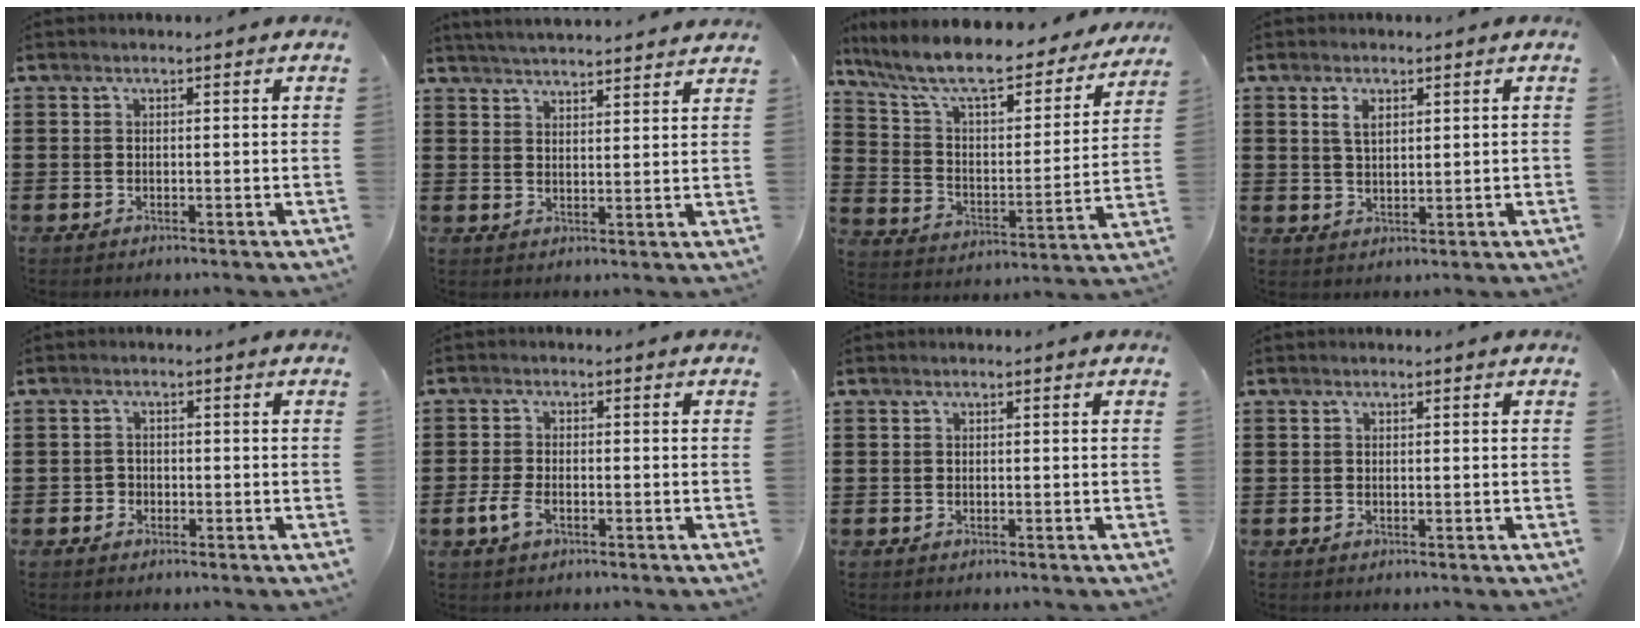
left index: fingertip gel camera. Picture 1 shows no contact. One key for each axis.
{"total": 3.8, "fx": 3.8, "fy": -0.5, "fz": 0.4, "tx": -0.020, "ty": -0.018, "tz": 0.067}
{"total": 10.2, "fx": 8.6, "fy": 1.7, "fz": 5.2, "tx": -0.136, "ty": -0.056, "tz": 0.147}
{"total": 3.0, "fx": 1.3, "fy": 1.5, "fz": 2.2, "tx": -0.049, "ty": 0.007, "tz": 0.024}
{"total": 1.5, "fx": -0.9, "fy": 1.2, "fz": 0.1, "tx": -0.007, "ty": 0.003, "tz": -0.021}
{"total": 3.6, "fx": -1.7, "fy": 1.7, "fz": 2.6, "tx": -0.066, "ty": -0.004, "tz": -0.036}
{"total": 0.0}
{"total": 0.0}